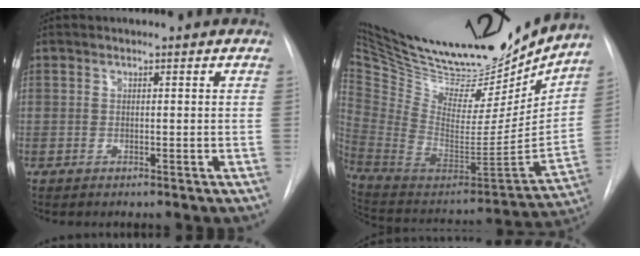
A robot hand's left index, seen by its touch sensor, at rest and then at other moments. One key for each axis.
{"total": 32.7, "fx": 28.2, "fy": 9.5, "fz": 13.4, "tx": -0.260, "ty": -0.052, "tz": 0.435}